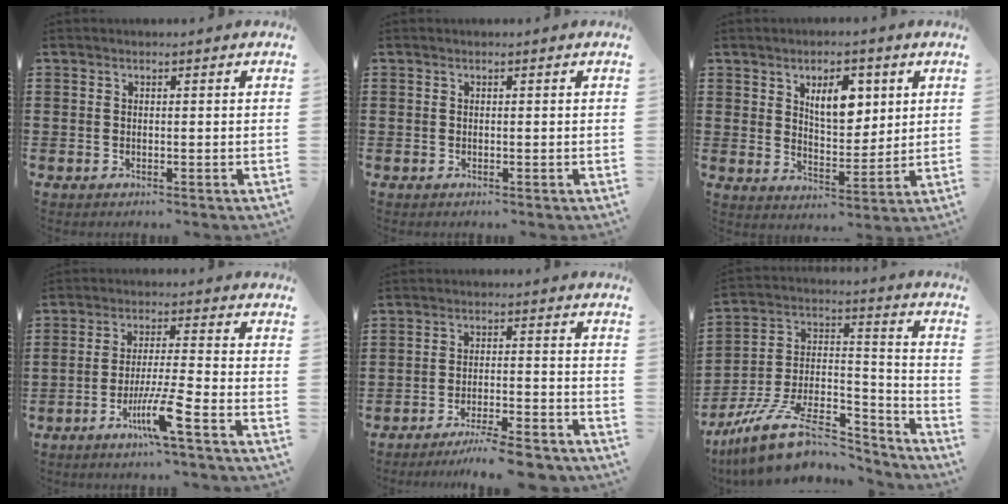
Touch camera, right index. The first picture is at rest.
{"total": 0.0}
{"total": 6.9, "force": [2.9, 3.7, 5.1], "torque": [-0.079, 0.000, 0.045]}
{"total": 7.4, "force": [-4.1, 0.0, 6.2], "torque": [-0.128, -0.012, -0.079]}
{"total": 6.0, "force": [-5.4, 0.0, 2.6], "torque": [-0.049, -0.008, -0.104]}
{"total": 13.1, "force": [-10.0, 5.1, 6.9], "torque": [-0.127, 0.034, -0.180]}